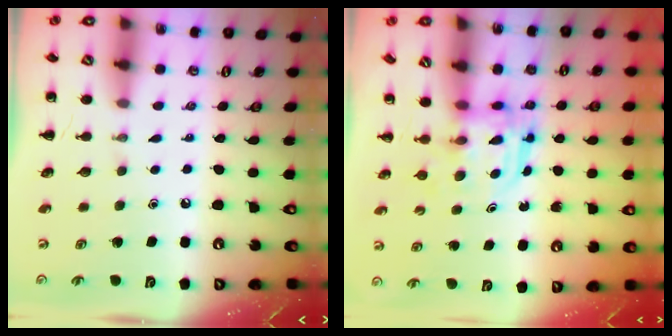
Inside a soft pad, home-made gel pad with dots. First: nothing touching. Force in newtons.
{"total": 3.1, "press": 3.1, "slide": 0.2}